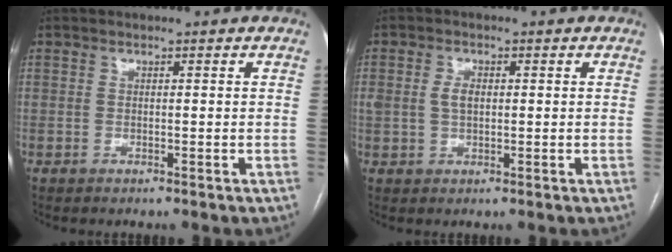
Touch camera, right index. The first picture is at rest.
{"total": 3.1, "force": [0.4, 1.9, 2.4], "torque": [-0.050, 0.009, 0.012]}